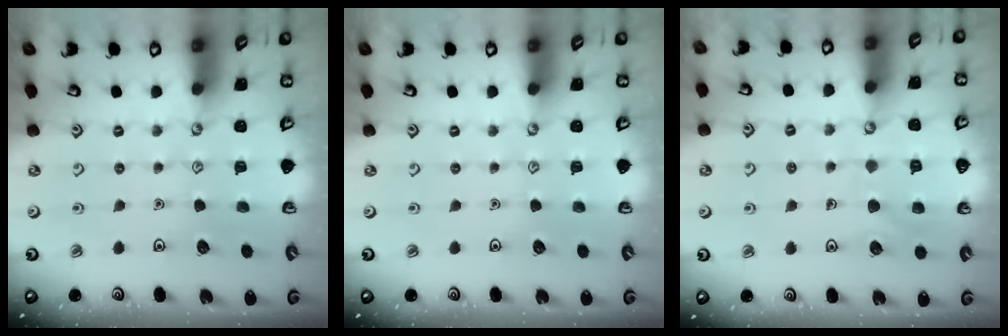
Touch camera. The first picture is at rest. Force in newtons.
{"total": 0.0}
{"total": 6.3, "press": 6.3, "slide": 0.6}